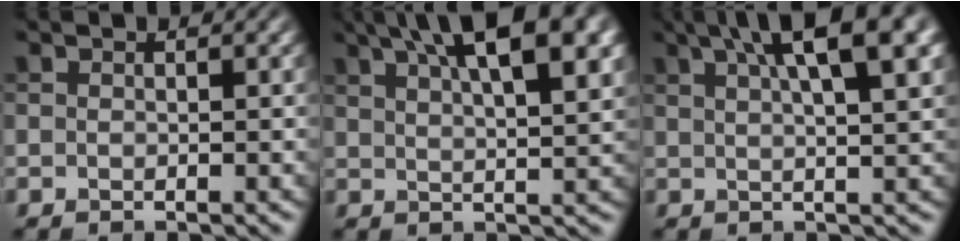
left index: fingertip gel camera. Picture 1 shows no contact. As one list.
[{"total": 11.1, "force": [6.0, 3.6, 8.5], "torque": [-0.099, 0.037, 0.078]}, {"total": 9.9, "force": [5.0, 2.8, 8.0], "torque": [-0.076, 0.037, 0.059]}]